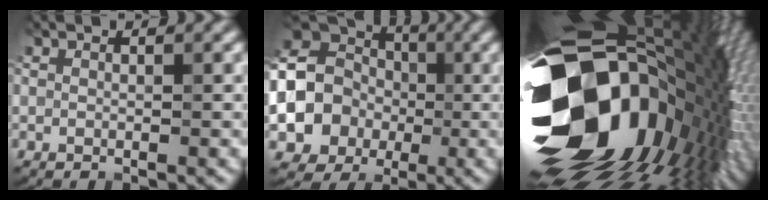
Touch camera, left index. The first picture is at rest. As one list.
[{"total": 10.7, "force": [-1.7, 9.6, 4.4], "torque": [-0.079, -0.008, -0.059]}, {"total": 21.7, "force": [-2.0, 14.6, 15.9], "torque": [-0.320, -0.052, -0.014]}]